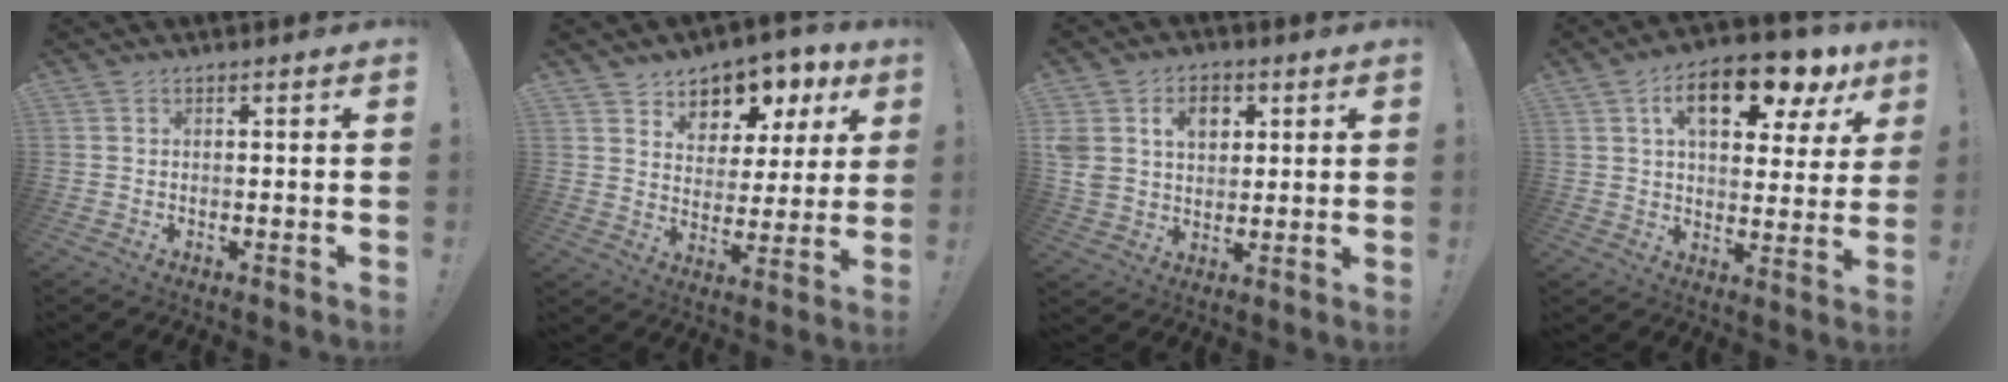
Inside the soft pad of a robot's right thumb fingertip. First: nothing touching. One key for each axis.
{"total": 8.3, "fx": 5.6, "fy": 5.8, "fz": 2.0, "tx": -0.017, "ty": -0.055, "tz": 0.101}
{"total": 10.2, "fx": 4.2, "fy": 8.0, "fz": 4.7, "tx": -0.072, "ty": -0.009, "tz": 0.082}
{"total": 16.2, "fx": 8.4, "fy": 7.0, "fz": 12.0, "tx": -0.181, "ty": -0.043, "tz": 0.136}